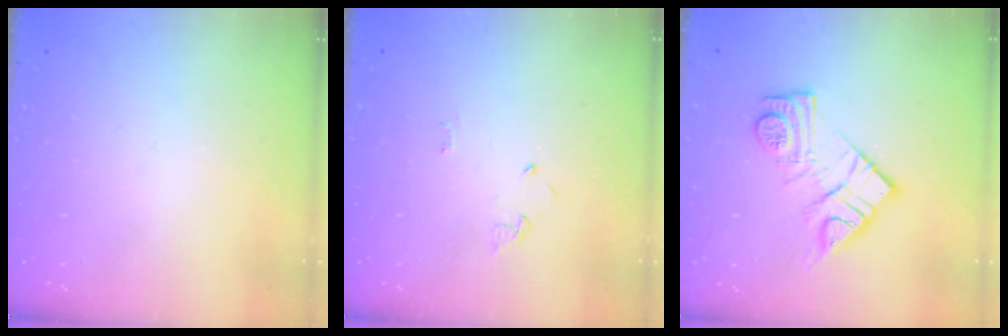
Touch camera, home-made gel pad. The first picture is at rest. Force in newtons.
{"total": 2.6, "press": 2.6, "slide": 0.4}
{"total": 14.0, "press": 14.0, "slide": 0.9}